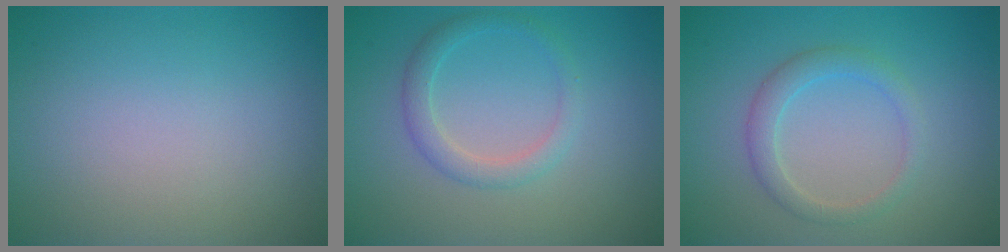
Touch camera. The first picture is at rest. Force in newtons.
{"total": 2.2, "press": 2.2, "slide": 0.2}
{"total": 2.2, "press": 2.2, "slide": 0.0}